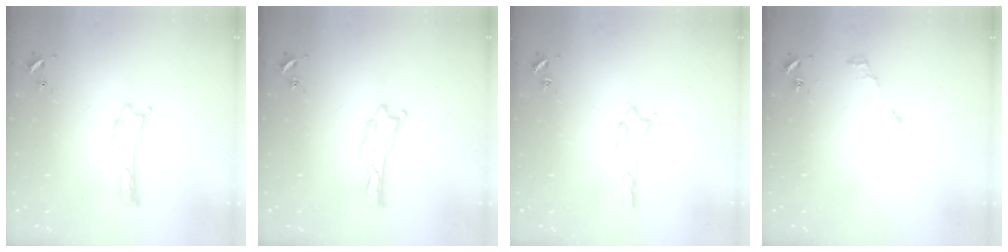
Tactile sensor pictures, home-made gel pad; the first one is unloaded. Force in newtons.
{"total": 0.0}
{"total": 1.5, "press": 1.5, "slide": 0.3}
{"total": 2.2, "press": 2.2, "slide": 0.3}